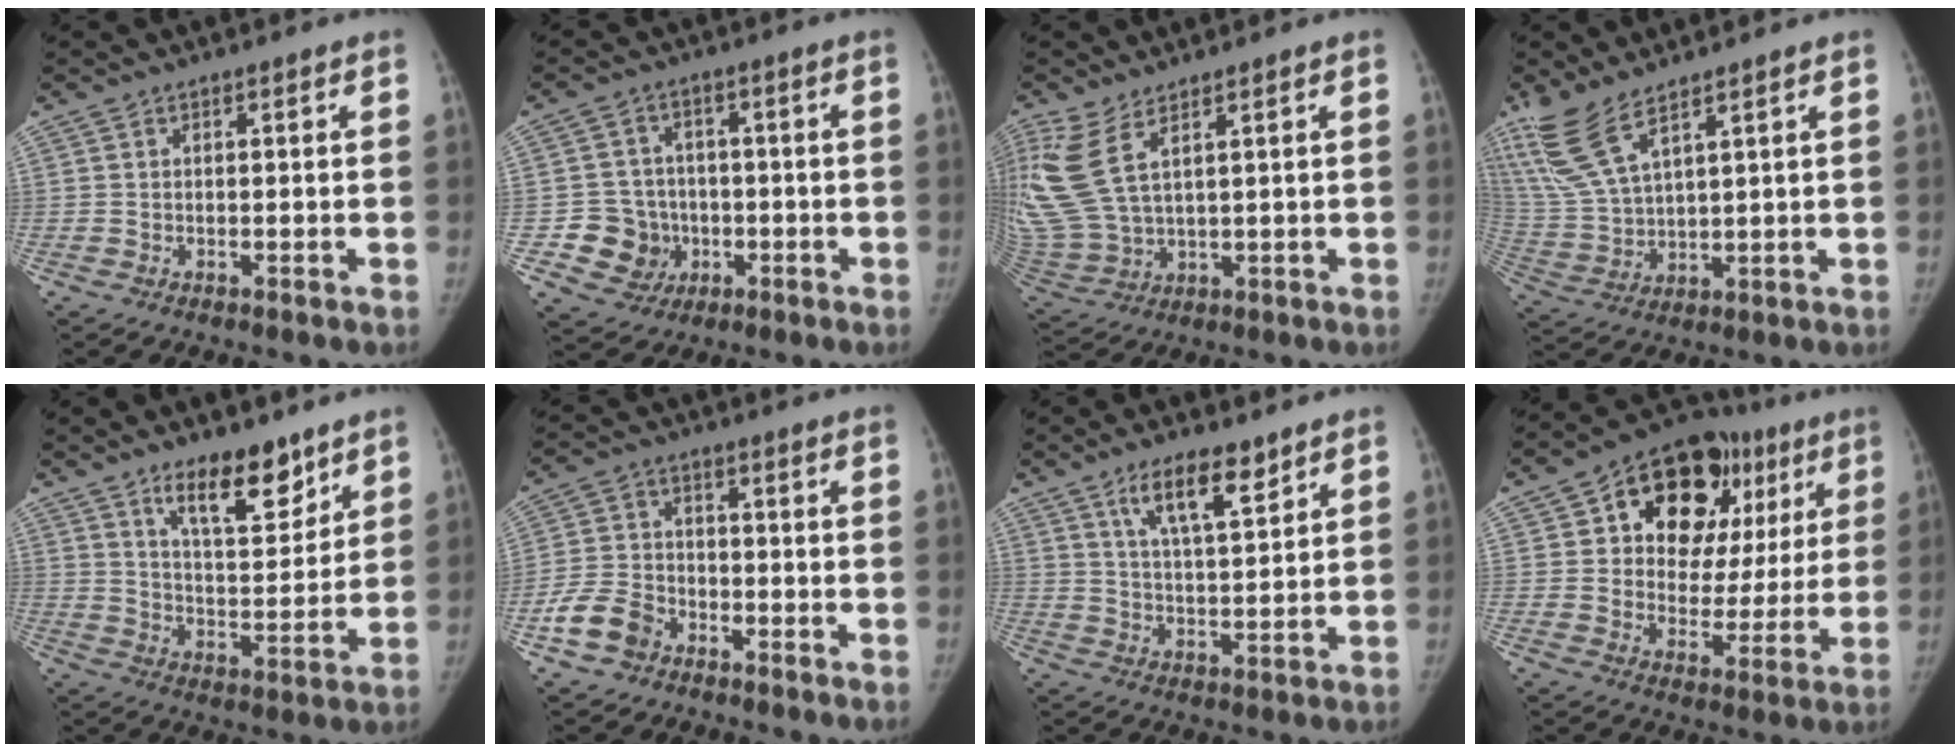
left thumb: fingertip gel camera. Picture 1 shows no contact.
{"total": 8.2, "force": [-2.0, 7.8, 1.6], "torque": [0.007, 0.012, -0.026]}
{"total": 12.6, "force": [5.8, 5.6, 9.7], "torque": [-0.247, -0.019, 0.132]}
{"total": 11.0, "force": [7.8, 3.0, 7.1], "torque": [-0.167, -0.028, 0.178]}
{"total": 11.8, "force": [8.2, 4.5, 7.3], "torque": [-0.084, -0.062, 0.139]}
{"total": 7.4, "force": [-4.3, 5.1, 3.0], "torque": [-0.052, 0.021, -0.085]}
{"total": 9.2, "force": [5.9, 2.9, 6.5], "torque": [-0.098, -0.034, 0.108]}
{"total": 21.6, "force": [8.2, 14.6, 13.8], "torque": [-0.127, 0.011, 0.117]}